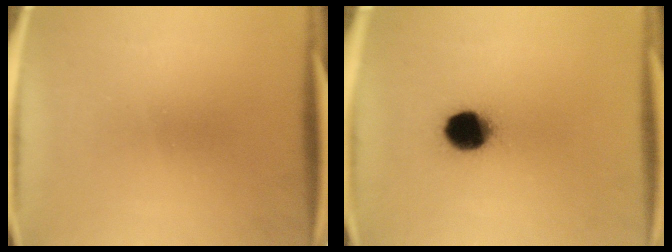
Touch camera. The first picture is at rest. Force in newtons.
{"total": 10.5}